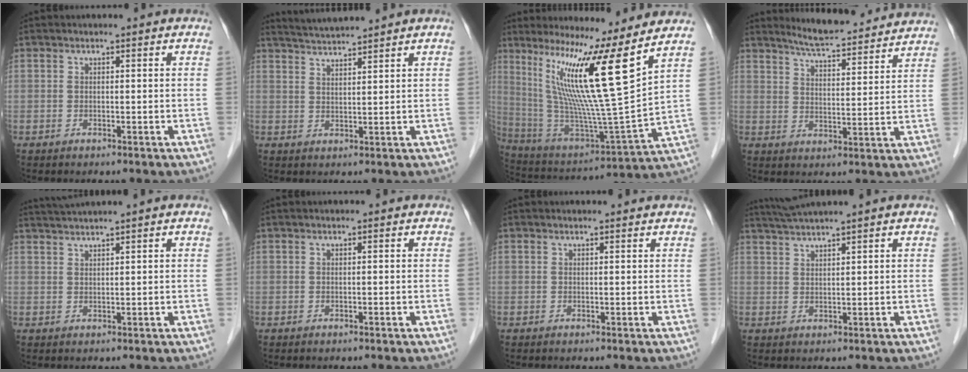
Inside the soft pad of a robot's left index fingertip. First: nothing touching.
{"total": 5.3, "force": [4.9, -1.2, 1.6], "torque": [-0.033, 0.015, 0.090]}
{"total": 19.9, "force": [10.3, -1.7, 16.9], "torque": [-0.296, -0.014, 0.171]}
{"total": 13.3, "force": [12.5, 1.2, 4.3], "torque": [-0.066, 0.004, 0.170]}
{"total": 3.2, "force": [2.8, -1.2, 1.1], "torque": [-0.024, 0.012, 0.059]}
{"total": 0.0}
{"total": 1.9, "force": [1.8, 0.2, 0.5], "torque": [-0.012, 0.013, 0.022]}
{"total": 4.5, "force": [3.8, -1.5, 1.8], "torque": [-0.037, 0.017, 0.077]}